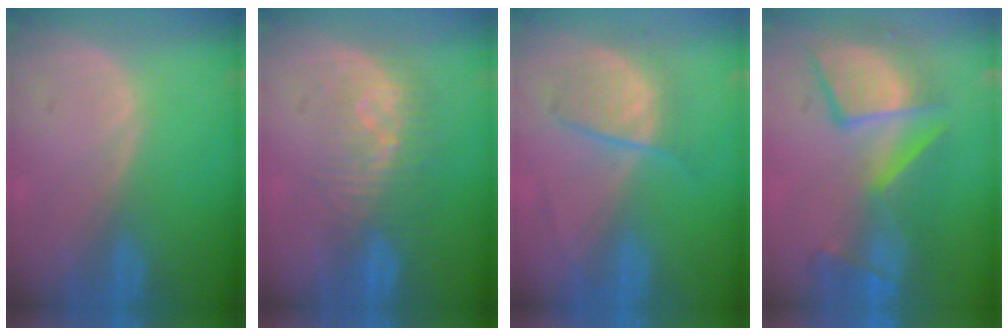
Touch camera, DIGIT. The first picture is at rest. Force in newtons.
{"total": 8.2, "press": 7.3, "slide": 3.7}
{"total": 4.9, "press": 4.9, "slide": 0.5}
{"total": 11.0, "press": 10.3, "slide": 3.8}